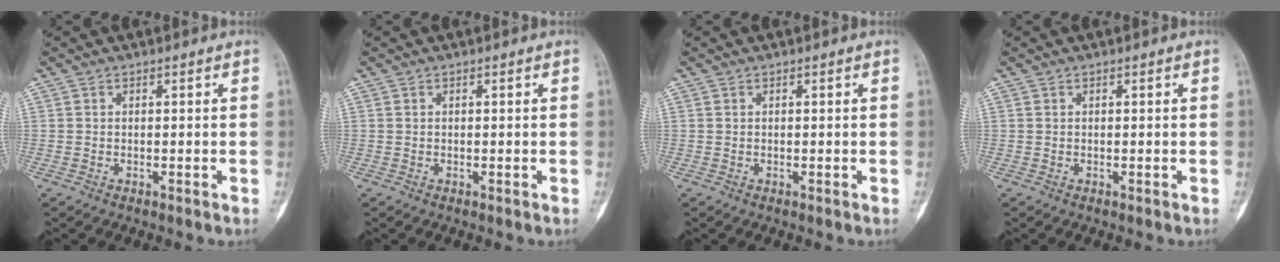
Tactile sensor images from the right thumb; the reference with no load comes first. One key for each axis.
{"total": 0.0}
{"total": 0.0}
{"total": 0.0}